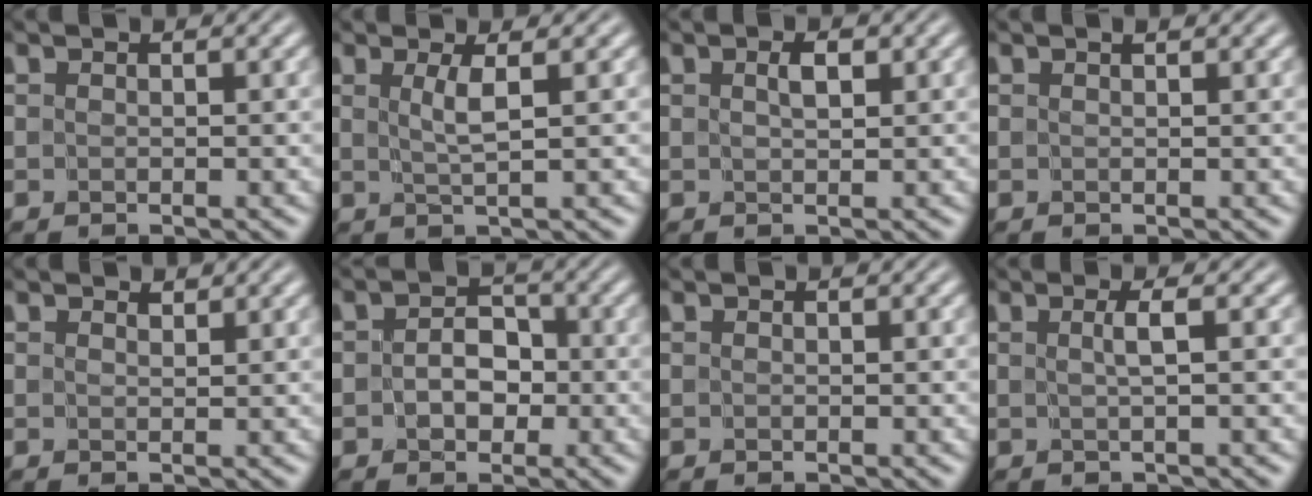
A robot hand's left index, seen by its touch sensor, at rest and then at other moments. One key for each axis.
{"total": 1.9, "fx": 0.5, "fy": 0.1, "fz": 1.8, "tx": -0.030, "ty": -0.004, "tz": 0.008}
{"total": 1.2, "fx": 0.6, "fy": 0.4, "fz": 1.0, "tx": -0.016, "ty": -0.001, "tz": 0.012}
{"total": 1.1, "fx": 0.8, "fy": 0.1, "fz": 0.8, "tx": -0.009, "ty": -0.003, "tz": 0.009}
{"total": 0.9, "fx": 0.8, "fy": 0.2, "fz": 0.1, "tx": -0.002, "ty": -0.005, "tz": 0.016}
{"total": 2.8, "fx": -0.5, "fy": 2.1, "fz": 1.7, "tx": -0.023, "ty": -0.002, "tz": -0.016}
{"total": 0.0}
{"total": 1.3, "fx": 0.1, "fy": 0.0, "fz": 1.3, "tx": -0.022, "ty": 0.002, "tz": -0.001}